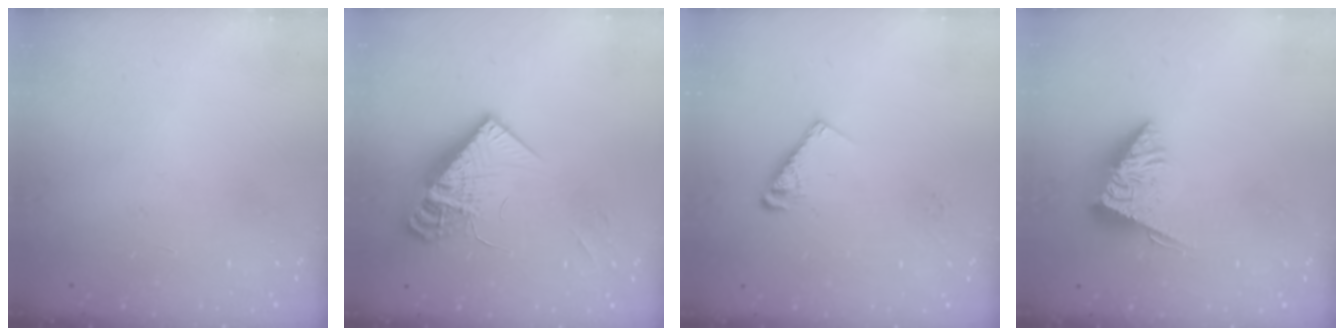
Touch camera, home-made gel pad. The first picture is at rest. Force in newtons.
{"total": 15.6, "press": 15.4, "slide": 1.9}
{"total": 7.3, "press": 7.2, "slide": 0.7}
{"total": 6.2, "press": 6.2, "slide": 0.1}